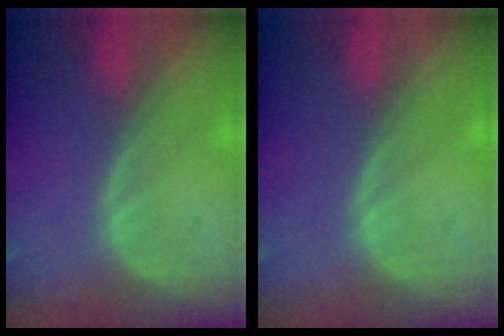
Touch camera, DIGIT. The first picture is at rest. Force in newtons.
{"total": 0.0}